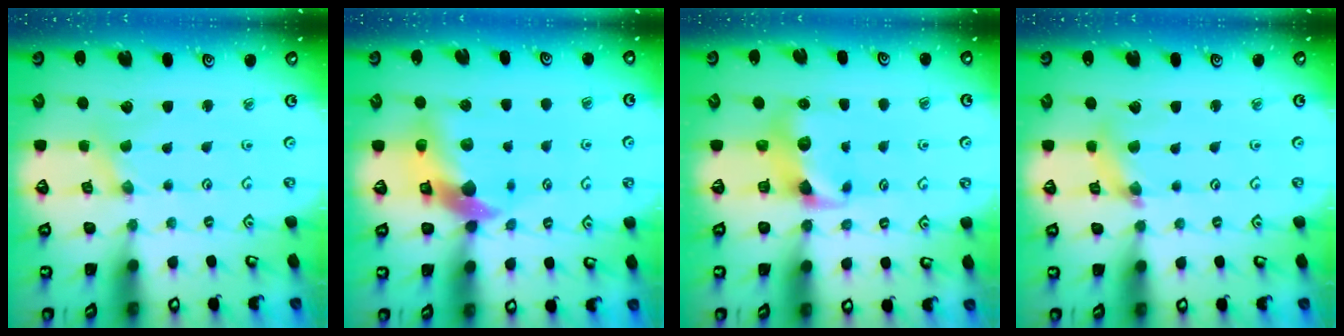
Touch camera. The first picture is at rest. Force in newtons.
{"total": 12.2, "press": 12.0, "slide": 1.9}
{"total": 7.0, "press": 7.0, "slide": 0.7}
{"total": 4.6, "press": 4.6, "slide": 0.3}